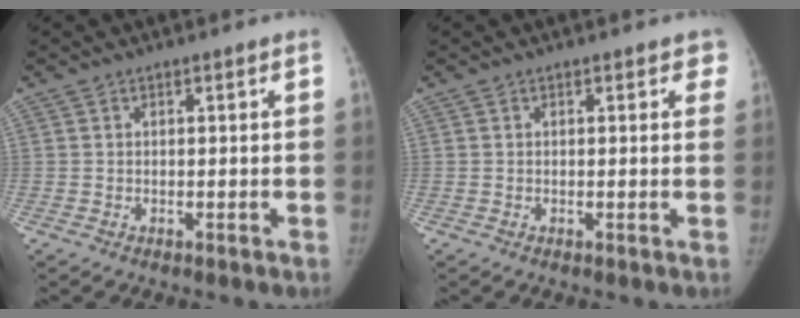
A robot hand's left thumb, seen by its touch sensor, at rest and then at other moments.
{"total": 2.1, "force": [1.4, 1.2, 0.9], "torque": [0.017, -0.002, 0.005]}